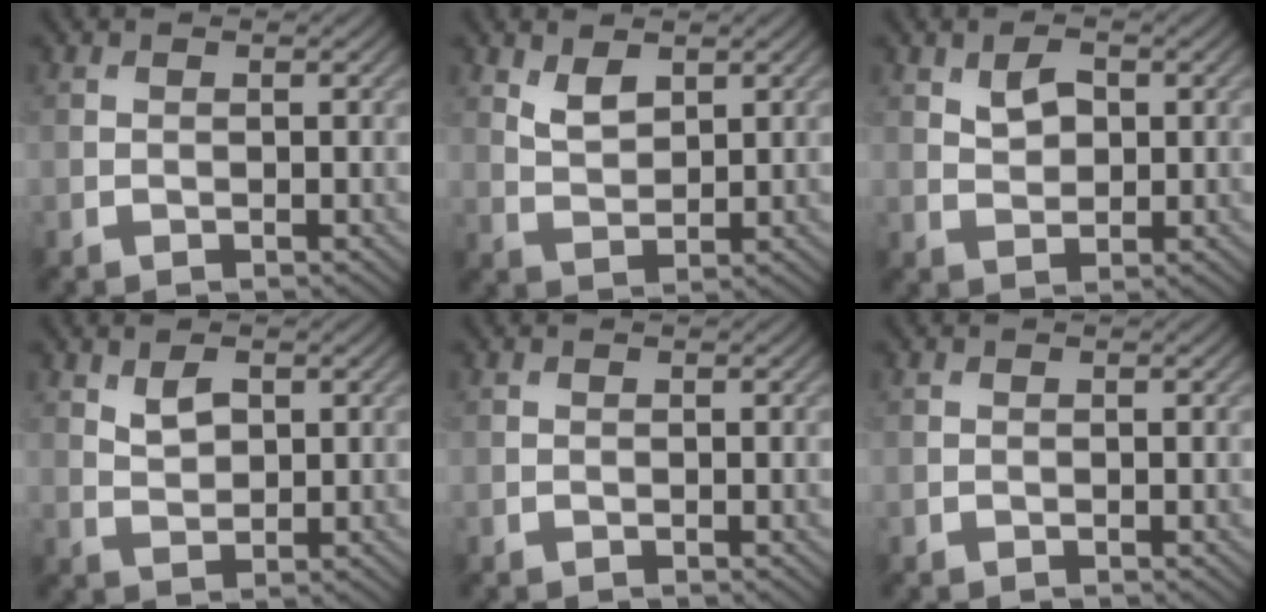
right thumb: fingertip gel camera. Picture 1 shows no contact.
{"total": 3.1, "force": [1.9, 1.5, 1.9], "torque": [-0.045, -0.007, 0.044]}
{"total": 2.9, "force": [1.1, 1.8, 1.9], "torque": [-0.038, 0.000, 0.022]}
{"total": 2.7, "force": [1.4, 1.5, 1.8], "torque": [-0.039, -0.003, 0.031]}
{"total": 0.0}
{"total": 0.0}